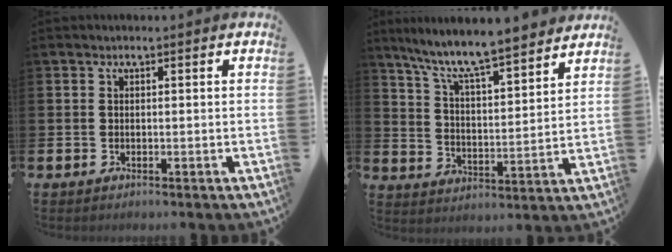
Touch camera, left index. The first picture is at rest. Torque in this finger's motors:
{"motor_torque": [0.41, -0.50, 0.93, 0.21]}